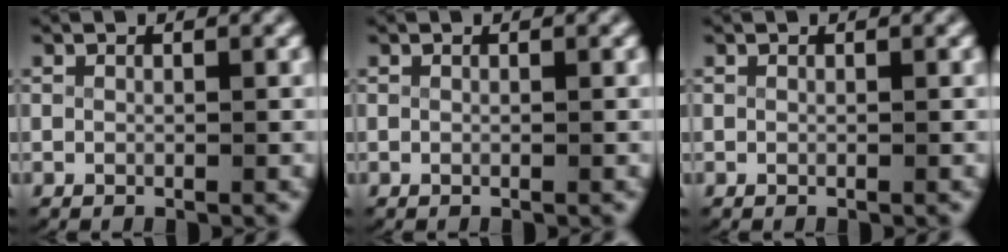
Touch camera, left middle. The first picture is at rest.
{"total": 0.0}
{"total": 0.0}